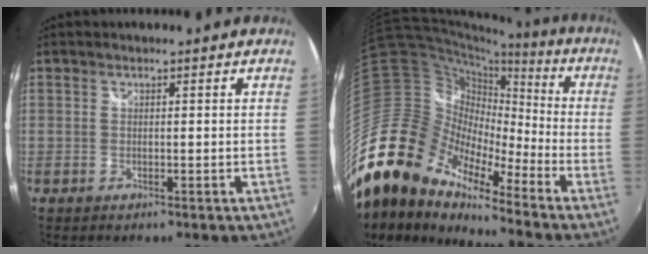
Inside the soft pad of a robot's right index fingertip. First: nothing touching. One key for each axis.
{"total": 23.8, "fx": -17.9, "fy": 10.7, "fz": 11.6, "tx": -0.231, "ty": -0.021, "tz": -0.356}